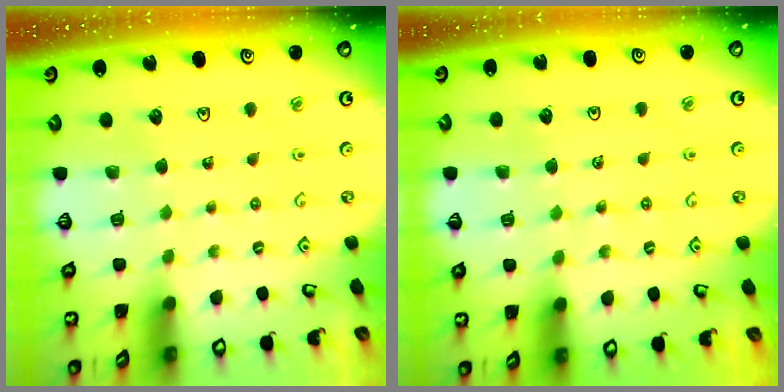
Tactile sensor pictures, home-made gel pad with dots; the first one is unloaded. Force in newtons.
{"total": 2.1, "press": 2.0, "slide": 0.5}